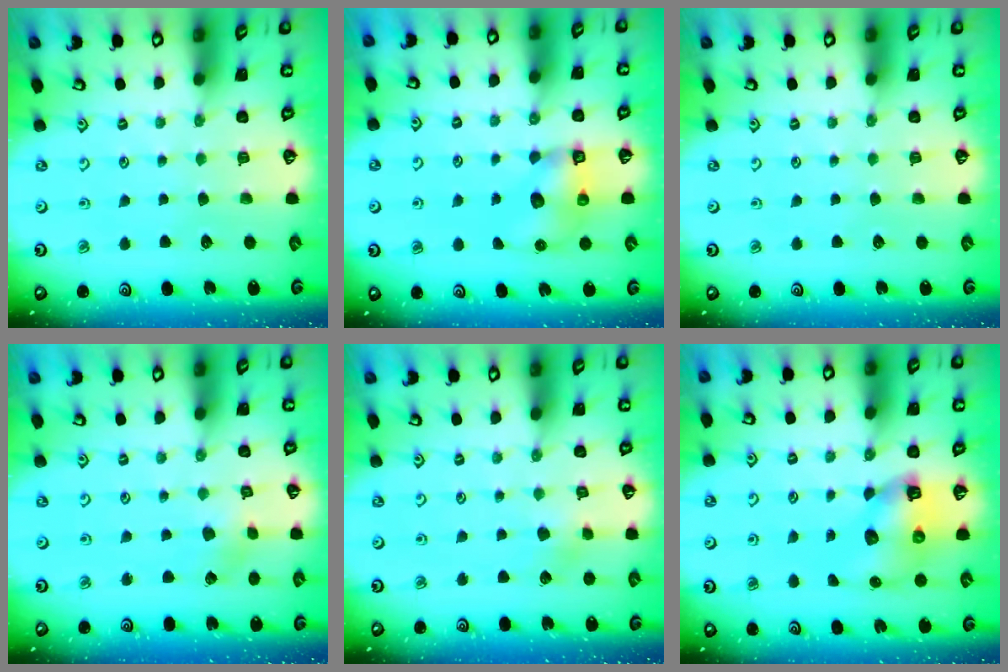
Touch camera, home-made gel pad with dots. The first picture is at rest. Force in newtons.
{"total": 7.6, "press": 7.6, "slide": 0.8}
{"total": 0.0}
{"total": 2.6, "press": 2.6, "slide": 0.3}
{"total": 3.0, "press": 3.0, "slide": 0.4}
{"total": 8.0, "press": 7.9, "slide": 1.4}